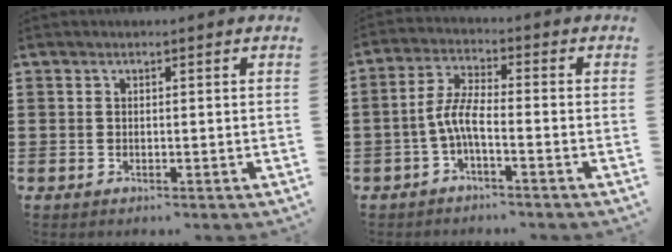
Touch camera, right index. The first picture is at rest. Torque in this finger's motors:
{"motor_torque": [0.96, -0.82, 0.60, 0.18]}